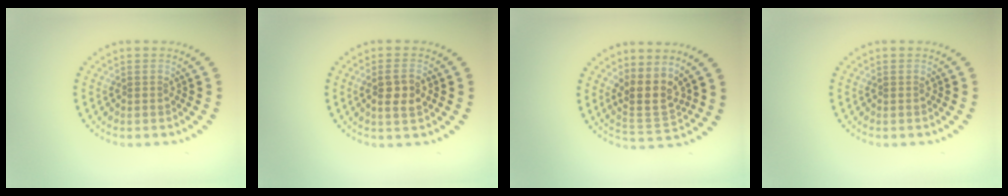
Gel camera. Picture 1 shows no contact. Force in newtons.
{"total": 2.5, "press": 2.4, "slide": 0.6}
{"total": 3.2, "press": 2.5, "slide": 2.0}
{"total": 0.0}